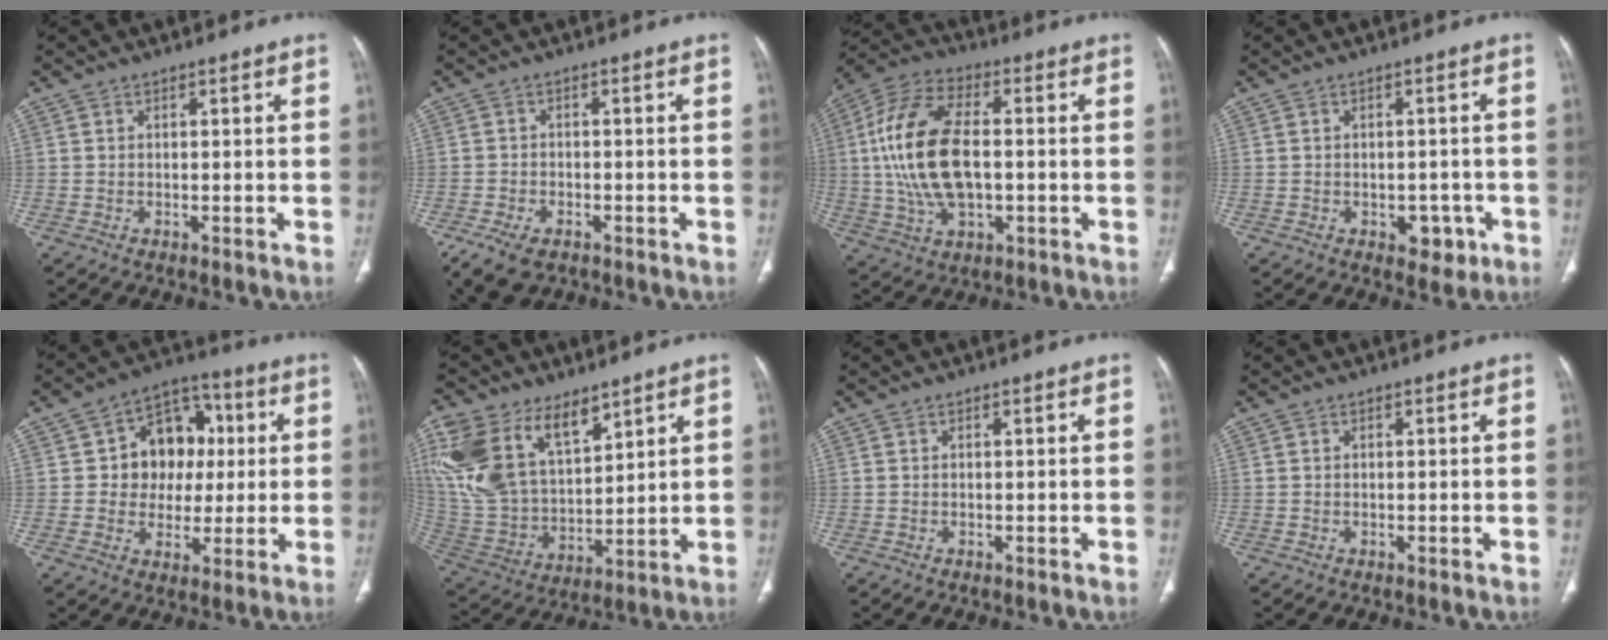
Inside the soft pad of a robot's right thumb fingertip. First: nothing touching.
{"total": 7.6, "force": [-4.4, 4.5, 4.4], "torque": [-0.087, 0.005, -0.071]}
{"total": 18.4, "force": [0.3, 9.8, 15.6], "torque": [-0.318, 0.018, 0.006]}
{"total": 4.4, "force": [-1.7, 3.1, 2.7], "torque": [-0.010, 0.009, -0.015]}
{"total": 13.2, "force": [1.6, 10.7, 7.6], "torque": [-0.051, 0.017, 0.022]}
{"total": 22.8, "force": [12.5, 13.0, 13.9], "torque": [-0.292, -0.023, 0.254]}
{"total": 0.0}
{"total": 0.0}